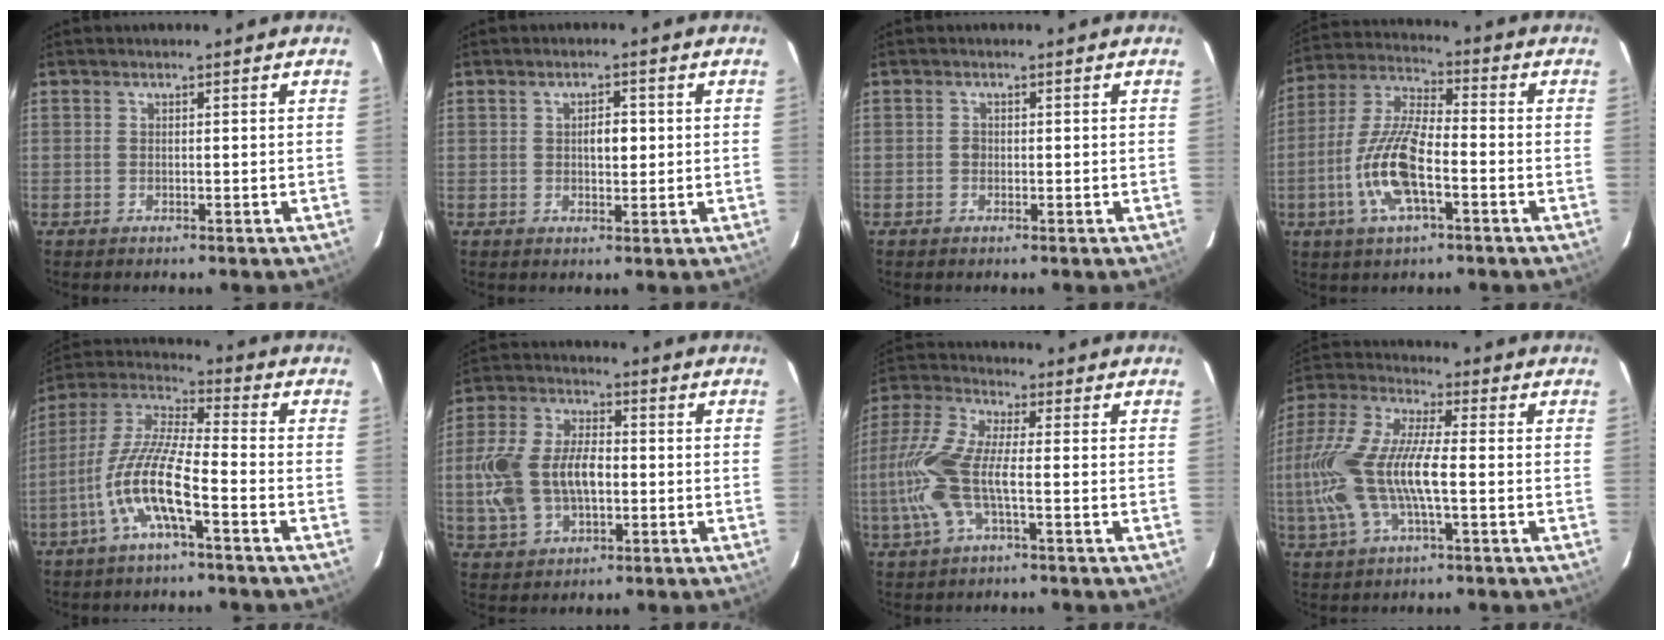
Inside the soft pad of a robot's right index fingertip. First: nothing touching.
{"total": 3.1, "force": [0.4, 1.7, 2.5], "torque": [-0.039, 0.006, 0.006]}
{"total": 0.8, "force": [-0.2, 0.7, 0.2], "torque": [-0.002, 0.002, -0.005]}
{"total": 13.7, "force": [-4.6, 4.6, 12.1], "torque": [-0.257, -0.002, -0.092]}
{"total": 12.2, "force": [-5.2, 2.0, 10.9], "torque": [-0.224, -0.001, -0.105]}
{"total": 14.3, "force": [-1.5, 9.0, 11.0], "torque": [-0.241, 0.012, -0.021]}
{"total": 12.3, "force": [-2.4, 3.6, 11.5], "torque": [-0.256, 0.001, -0.050]}
{"total": 18.1, "force": [-2.3, 5.4, 17.1], "torque": [-0.345, -0.003, -0.049]}